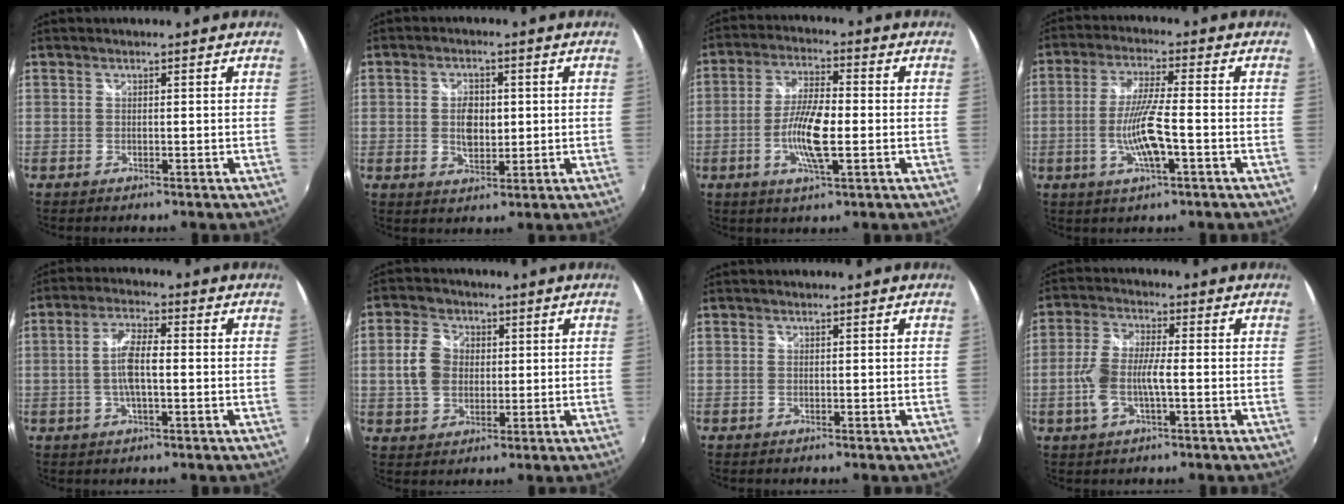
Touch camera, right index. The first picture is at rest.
{"total": 5.4, "force": [0.3, 3.2, 4.3], "torque": [-0.077, 0.003, 0.005]}
{"total": 9.3, "force": [-2.2, 2.1, 8.8], "torque": [-0.174, -0.002, -0.045]}
{"total": 9.0, "force": [-2.7, 0.8, 8.6], "torque": [-0.168, -0.007, -0.050]}
{"total": 6.6, "force": [-0.6, 1.9, 6.3], "torque": [-0.122, 0.006, -0.013]}
{"total": 7.3, "force": [0.7, 5.8, 4.4], "torque": [-0.093, 0.020, 0.014]}
{"total": 0.0}
{"total": 8.0, "force": [-1.8, 2.8, 7.3], "torque": [-0.157, 0.004, -0.035]}